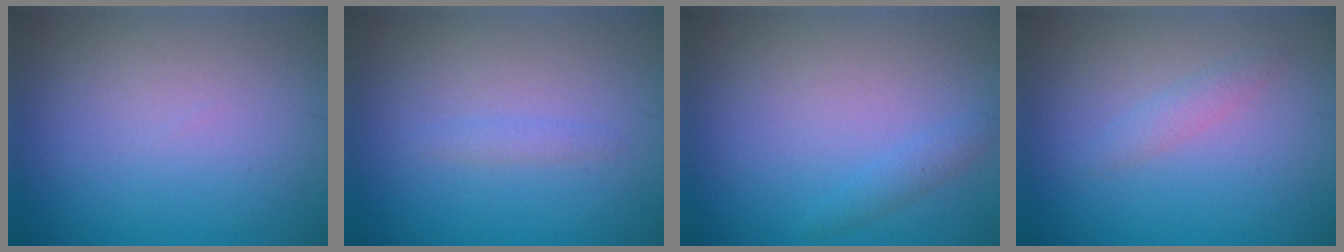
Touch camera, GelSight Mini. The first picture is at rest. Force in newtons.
{"total": 0.8, "press": 0.8, "slide": 0.0}
{"total": 1.1, "press": 1.1, "slide": 0.1}
{"total": 1.2, "press": 1.2, "slide": 0.0}